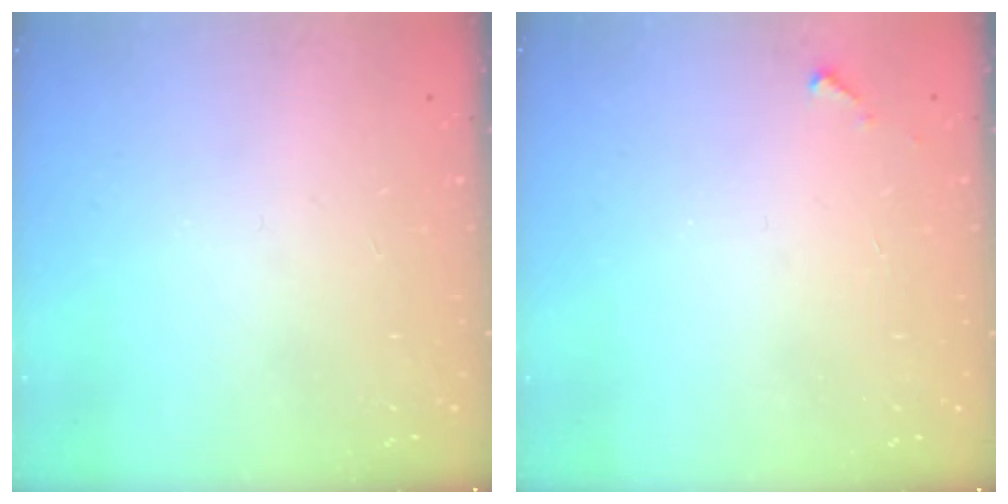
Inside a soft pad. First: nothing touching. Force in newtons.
{"total": 2.8, "press": 2.8, "slide": 0.1}